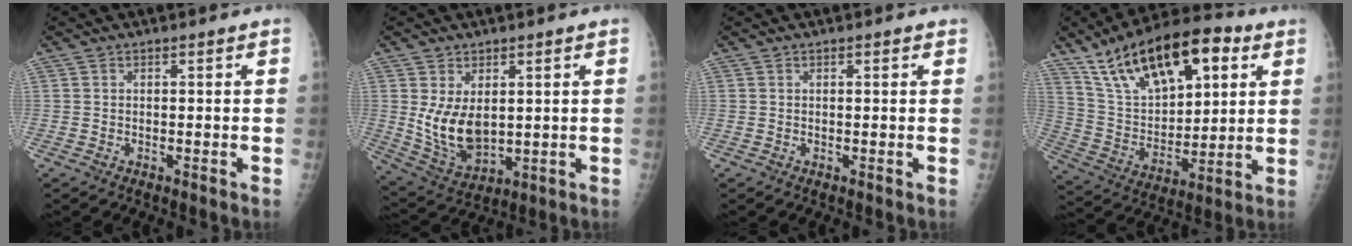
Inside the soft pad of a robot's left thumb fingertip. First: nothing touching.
{"total": 9.7, "force": [1.4, 6.2, 7.4], "torque": [-0.122, -0.021, 0.048]}
{"total": 0.6, "force": [0.4, 0.2, 0.4], "torque": [-0.007, -0.001, 0.003]}
{"total": 23.4, "force": [11.9, 11.2, 16.8], "torque": [-0.250, -0.026, 0.212]}